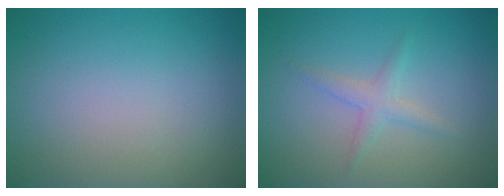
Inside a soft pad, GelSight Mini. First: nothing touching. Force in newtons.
{"total": 1.7, "press": 1.6, "slide": 0.1}